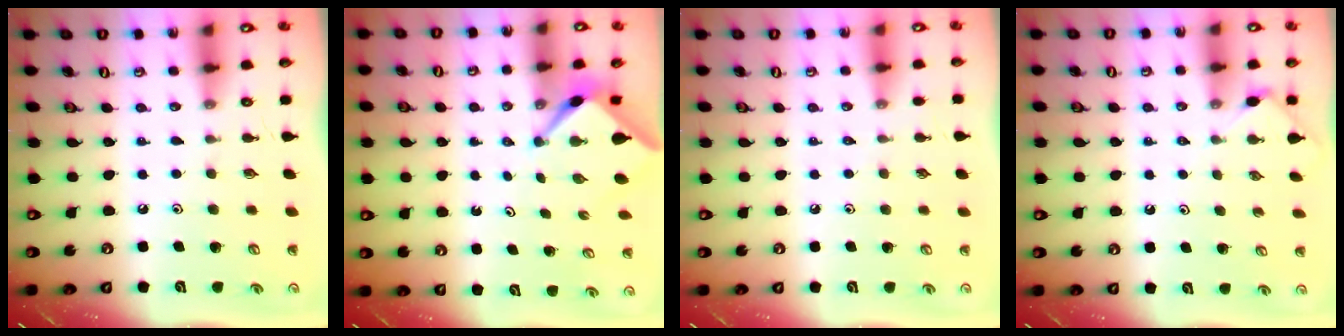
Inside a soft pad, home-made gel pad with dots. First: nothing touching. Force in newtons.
{"total": 2.6, "press": 2.6, "slide": 0.3}
{"total": 1.9, "press": 1.8, "slide": 0.3}
{"total": 3.2, "press": 3.1, "slide": 0.6}